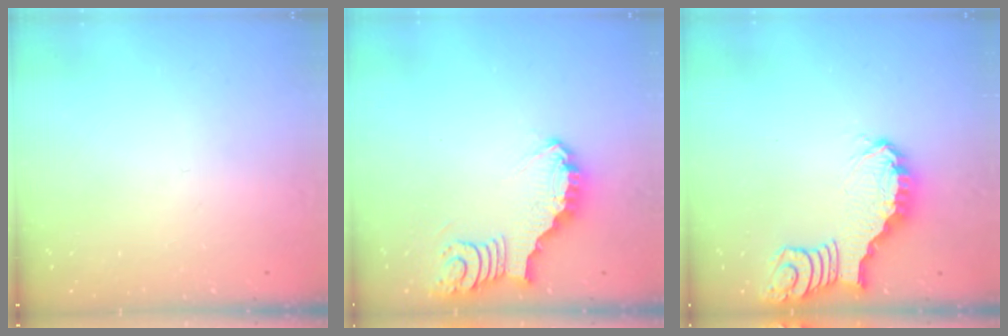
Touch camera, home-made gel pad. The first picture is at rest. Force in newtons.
{"total": 3.7, "press": 3.7, "slide": 0.2}
{"total": 2.1, "press": 2.1, "slide": 0.2}